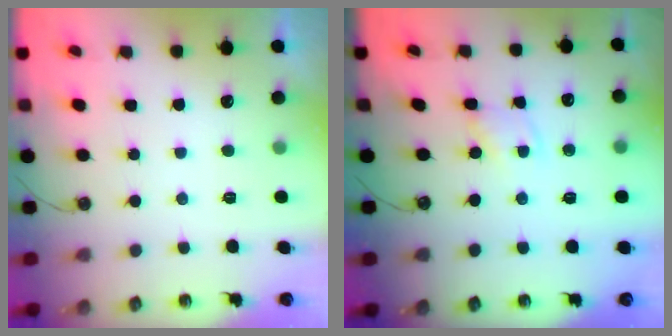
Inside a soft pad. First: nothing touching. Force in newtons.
{"total": 1.9, "press": 1.9, "slide": 0.2}